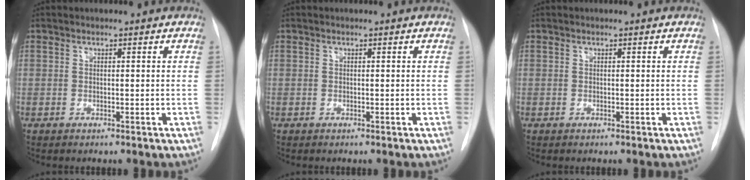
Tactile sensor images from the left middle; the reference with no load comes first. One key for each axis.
{"total": 0.0}
{"total": 0.0}